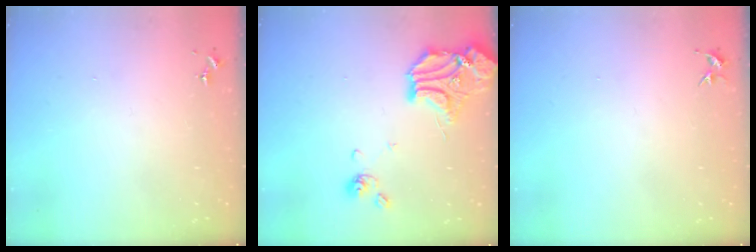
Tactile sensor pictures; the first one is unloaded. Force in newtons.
{"total": 16.0, "press": 15.8, "slide": 2.5}
{"total": 3.4, "press": 3.4, "slide": 0.4}